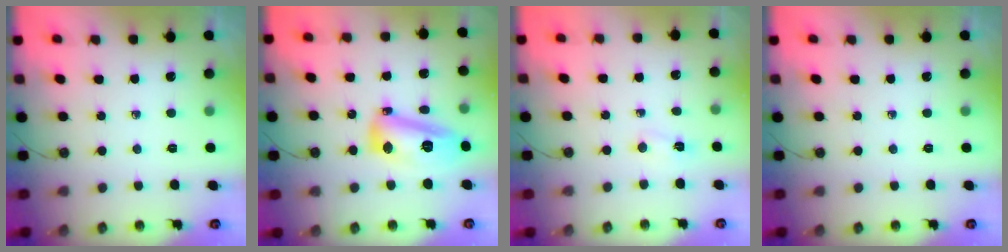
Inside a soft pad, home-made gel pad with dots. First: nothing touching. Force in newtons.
{"total": 17.1, "press": 17.0, "slide": 1.4}
{"total": 2.1, "press": 2.0, "slide": 0.5}
{"total": 0.0}